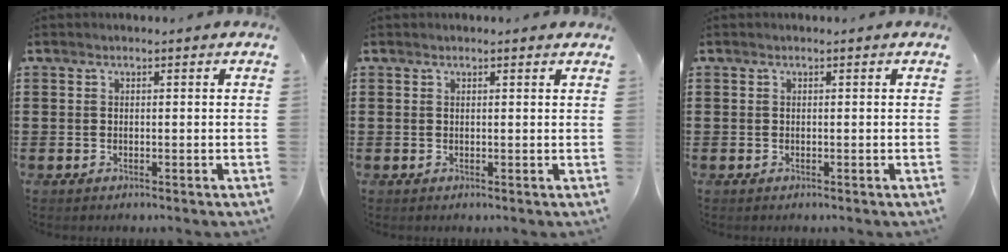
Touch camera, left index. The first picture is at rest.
{"total": 0.6, "force": [0.4, 0.1, 0.4], "torque": [-0.009, -0.001, 0.008]}
{"total": 0.0}